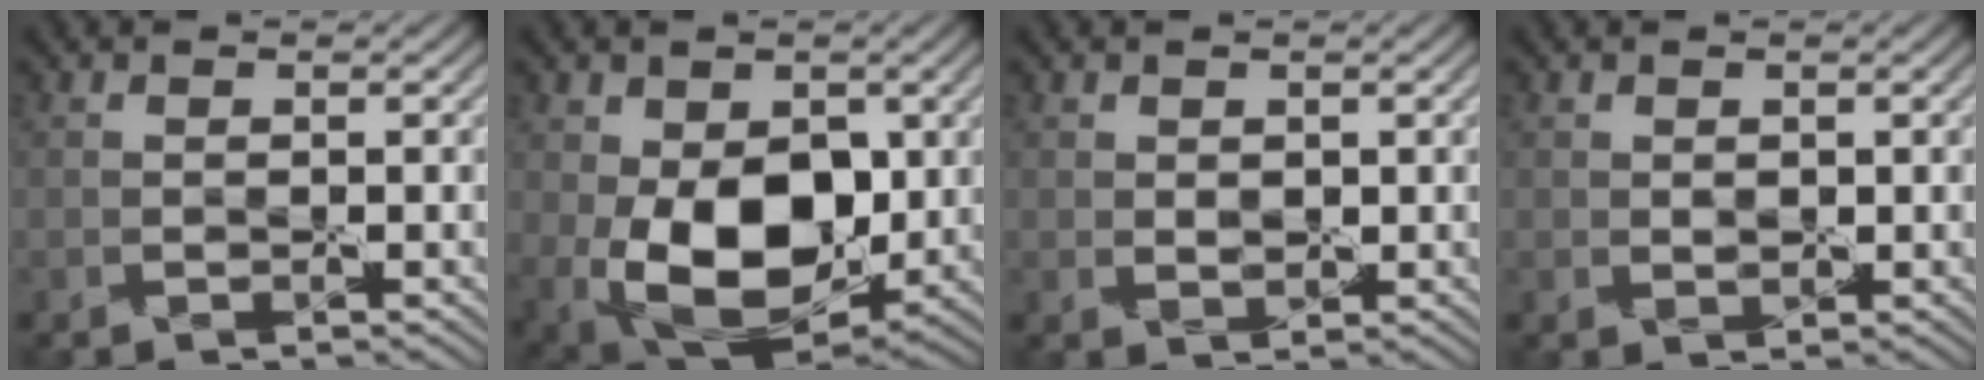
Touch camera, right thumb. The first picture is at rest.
{"total": 13.5, "force": [-1.1, 8.9, 10.2], "torque": [-0.203, -0.031, -0.010]}
{"total": 1.4, "force": [0.6, 1.0, 0.7], "torque": [-0.020, -0.005, 0.015]}
{"total": 1.0, "force": [0.5, 0.7, 0.5], "torque": [-0.014, -0.004, 0.013]}